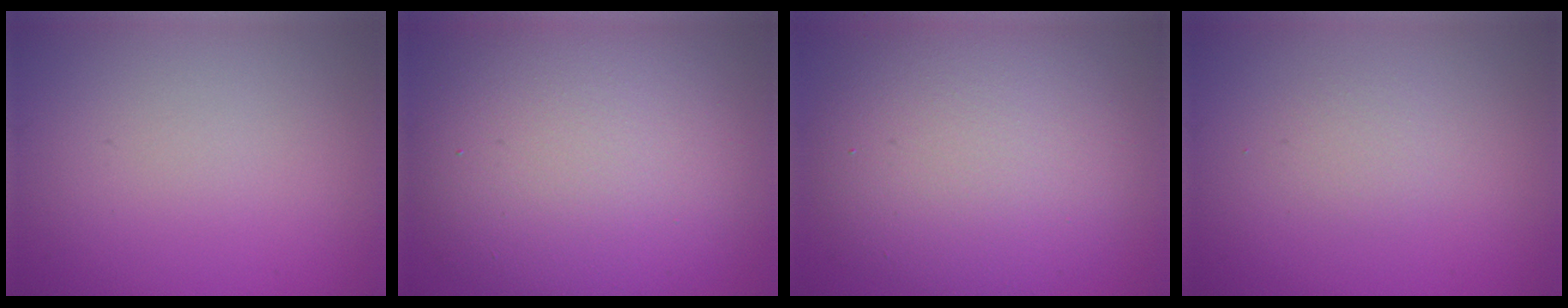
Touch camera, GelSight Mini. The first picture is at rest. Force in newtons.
{"total": 12.1, "press": 12.0, "slide": 0.9}
{"total": 9.6, "press": 9.6, "slide": 0.4}
{"total": 1.1, "press": 1.1, "slide": 0.1}